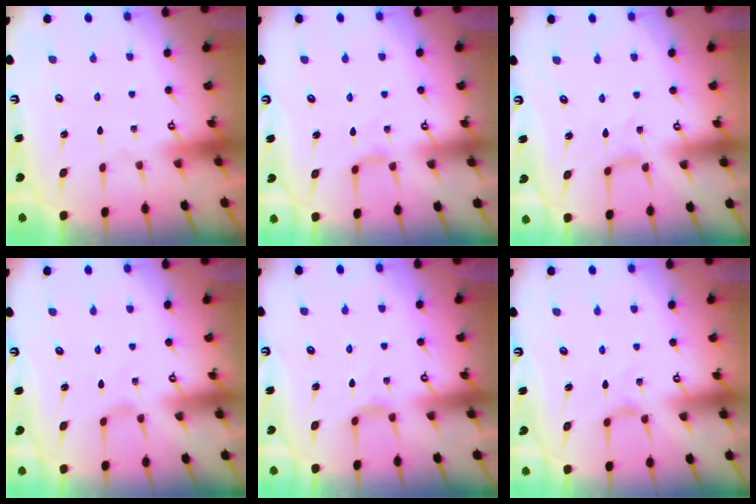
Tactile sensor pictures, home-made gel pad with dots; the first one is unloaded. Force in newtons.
{"total": 4.1, "press": 4.1, "slide": 0.6}
{"total": 1.1, "press": 1.1, "slide": 0.2}
{"total": 0.8, "press": 0.7, "slide": 0.4}
{"total": 2.6, "press": 2.6, "slide": 0.4}
{"total": 1.6, "press": 1.6, "slide": 0.4}